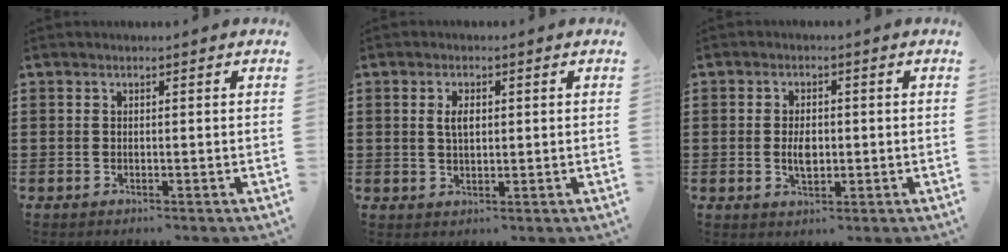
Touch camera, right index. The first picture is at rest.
{"total": 2.7, "force": [0.5, 1.2, 2.3], "torque": [-0.048, 0.007, 0.007]}
{"total": 3.4, "force": [-0.3, 1.6, 2.9], "torque": [-0.047, -0.003, -0.007]}